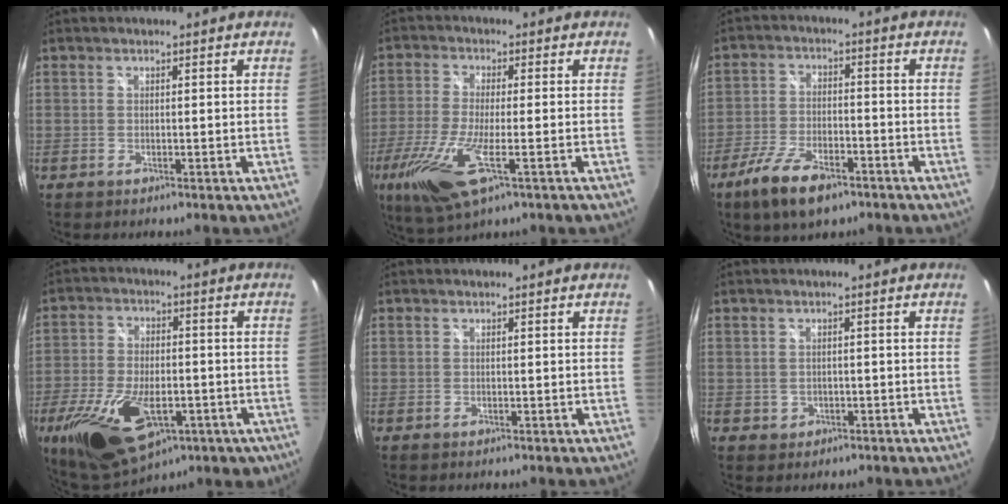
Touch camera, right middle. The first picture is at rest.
{"total": 13.3, "force": [-5.9, 3.4, 11.4], "torque": [-0.252, -0.043, -0.110]}
{"total": 10.6, "force": [-7.0, 3.9, 6.9], "torque": [-0.160, -0.021, -0.128]}
{"total": 20.8, "force": [-8.3, 11.7, 15.1], "torque": [-0.320, -0.029, -0.118]}
{"total": 0.0}
{"total": 1.7, "force": [-0.3, 1.6, 0.5], "torque": [-0.011, 0.000, 0.001]}